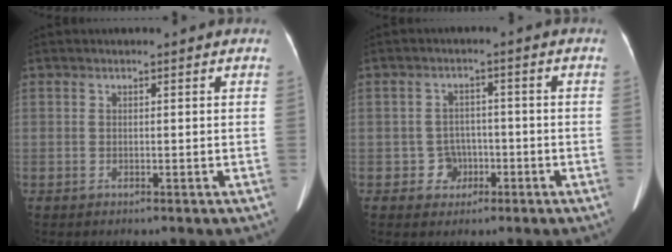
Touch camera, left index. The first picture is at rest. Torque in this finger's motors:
{"motor_torque": [-0.07, 0.00, -0.01, 0.00]}